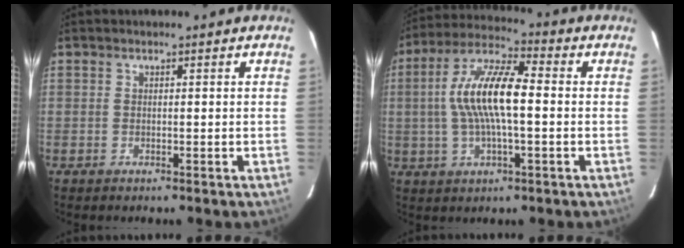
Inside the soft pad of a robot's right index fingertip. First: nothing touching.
{"total": 13.1, "force": [0.2, 3.7, 12.6], "torque": [-0.246, 0.015, -0.002]}